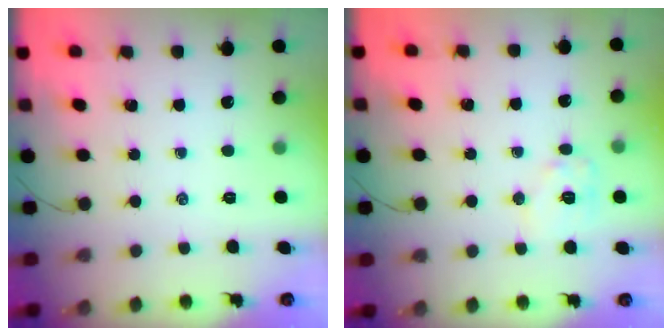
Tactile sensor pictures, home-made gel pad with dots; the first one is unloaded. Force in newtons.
{"total": 8.4, "press": 8.4, "slide": 0.6}